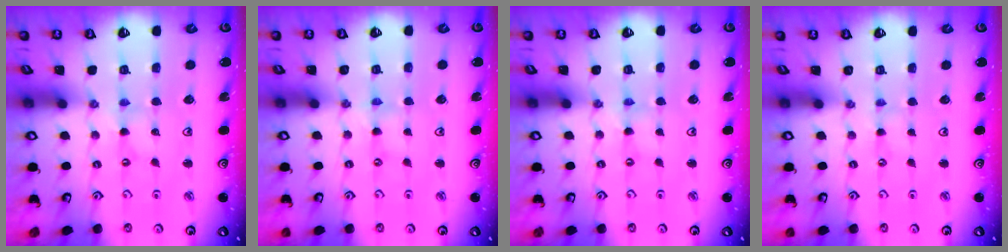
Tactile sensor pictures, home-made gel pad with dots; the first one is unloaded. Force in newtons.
{"total": 0.0}
{"total": 0.0}
{"total": 0.7, "press": 0.7, "slide": 0.1}